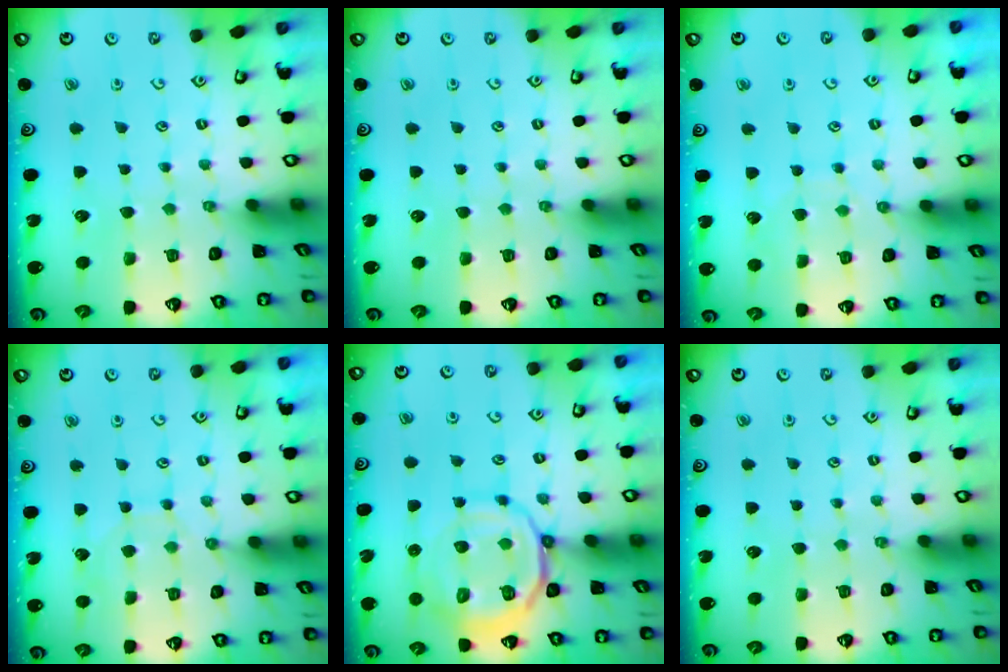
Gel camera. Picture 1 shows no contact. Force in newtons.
{"total": 0.0}
{"total": 6.3, "press": 6.2, "slide": 0.6}
{"total": 5.0, "press": 4.9, "slide": 0.5}
{"total": 13.4, "press": 13.3, "slide": 1.9}
{"total": 0.0}